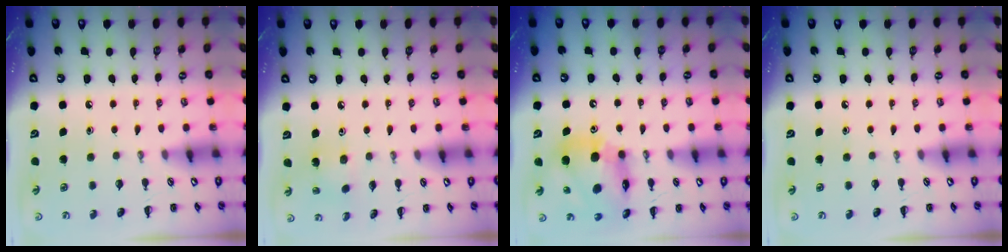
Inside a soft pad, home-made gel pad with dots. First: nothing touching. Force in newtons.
{"total": 1.6, "press": 1.5, "slide": 0.6}
{"total": 15.2, "press": 14.4, "slide": 4.8}
{"total": 0.0}